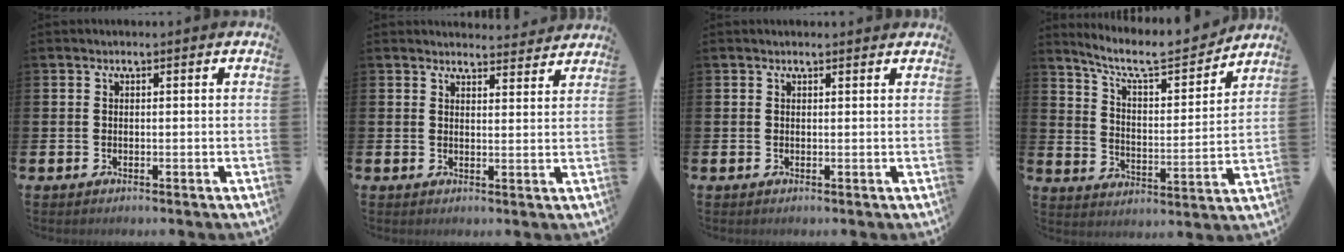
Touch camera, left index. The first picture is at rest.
{"total": 3.3, "force": [3.2, 0.3, -0.1], "torque": [0.003, -0.023, 0.057]}
{"total": 0.5, "force": [0.5, 0.1, 0.2], "torque": [0.004, -0.002, 0.007]}
{"total": 8.6, "force": [7.7, 1.8, 3.2], "torque": [-0.094, -0.052, 0.132]}